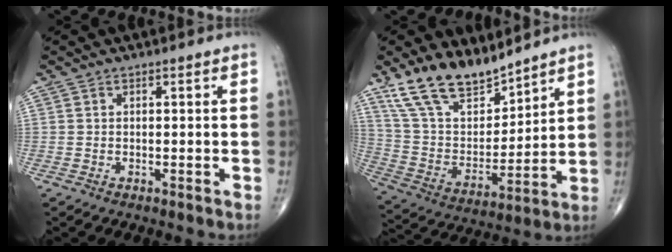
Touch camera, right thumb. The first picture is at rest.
{"total": 16.0, "force": [12.6, 6.6, 7.4], "torque": [-0.109, -0.062, 0.248]}